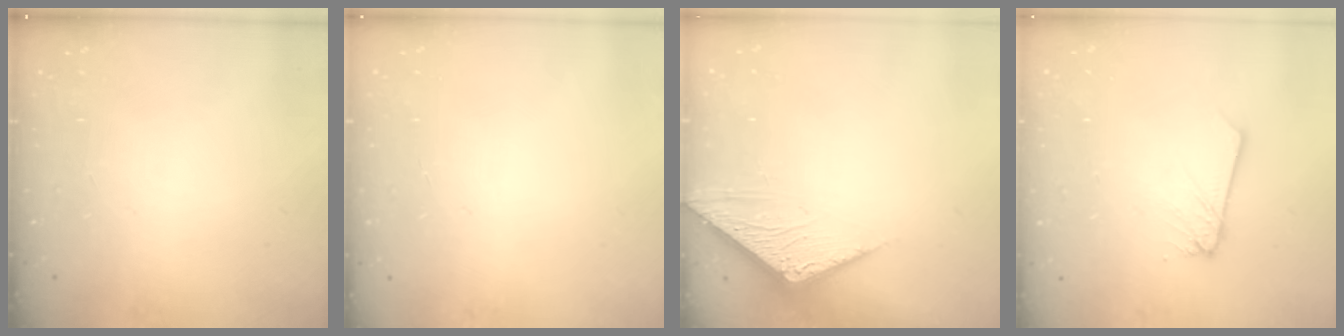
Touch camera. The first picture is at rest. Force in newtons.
{"total": 0.0}
{"total": 3.1, "press": 3.1, "slide": 0.3}
{"total": 2.7, "press": 2.7, "slide": 0.3}